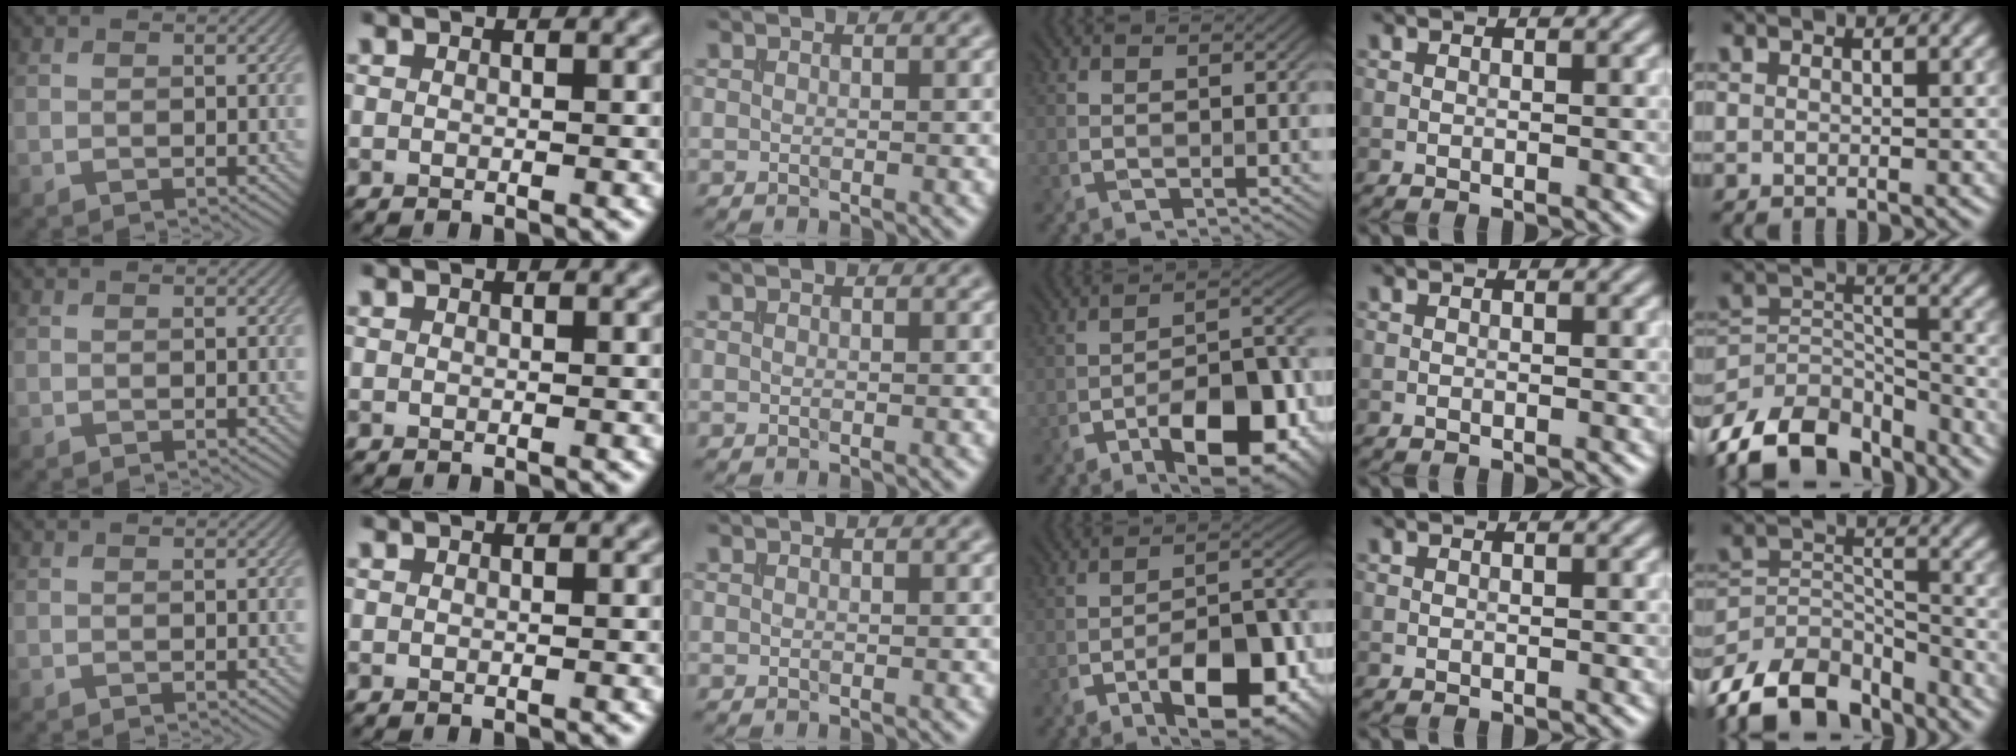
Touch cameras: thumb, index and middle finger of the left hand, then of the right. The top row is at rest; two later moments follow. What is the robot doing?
{"motion": "insert", "object": "file holder"}